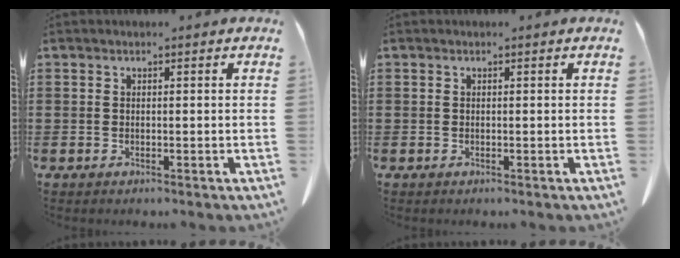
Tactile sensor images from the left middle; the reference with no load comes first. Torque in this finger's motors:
{"motor_torque": [0.47, 0.18, -0.02, 0.01]}